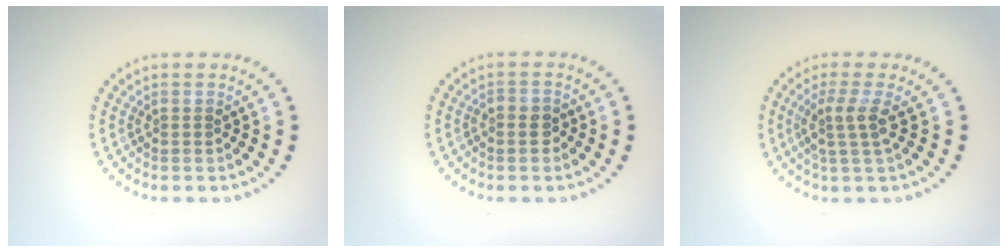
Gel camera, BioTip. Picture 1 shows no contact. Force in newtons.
{"total": 1.2, "press": 1.1, "slide": 0.4}
{"total": 2.5, "press": 1.9, "slide": 1.7}